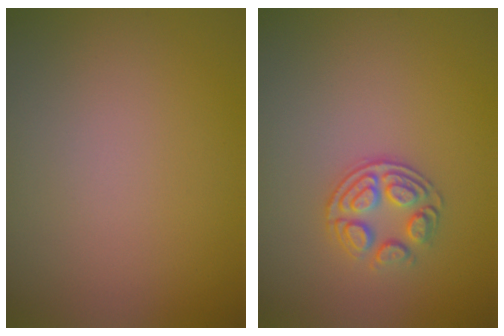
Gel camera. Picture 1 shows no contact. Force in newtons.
{"total": 2.9, "press": 2.5, "slide": 1.4}